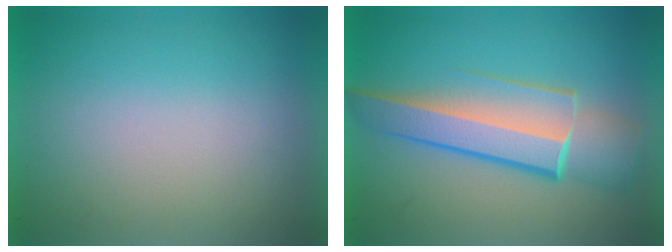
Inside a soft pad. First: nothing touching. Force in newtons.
{"total": 6.2}